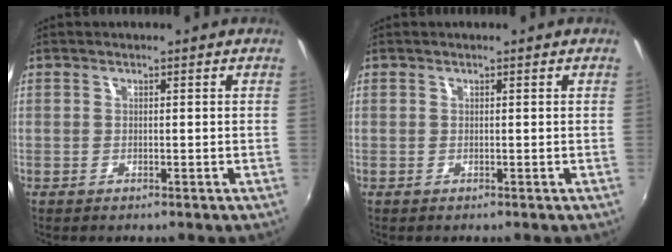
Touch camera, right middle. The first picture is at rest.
{"total": 0.0}